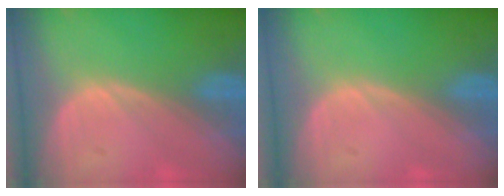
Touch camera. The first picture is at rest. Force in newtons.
{"total": 0.0}